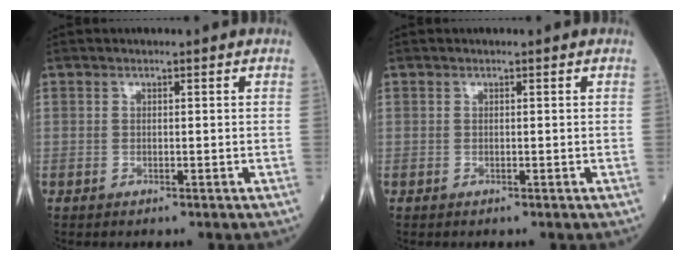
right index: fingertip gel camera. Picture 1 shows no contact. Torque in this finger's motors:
{"motor_torque": [0.04, -0.04, 0.00, 0.00]}